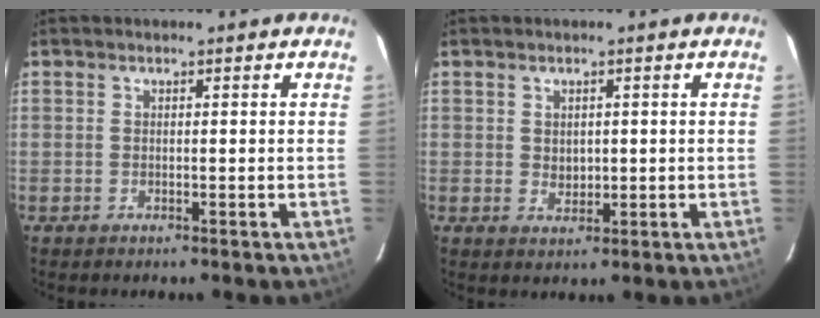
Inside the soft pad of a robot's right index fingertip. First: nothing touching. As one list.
[{"total": 2.3, "force": [0.4, 1.9, 1.3], "torque": [-0.018, 0.000, 0.011]}]